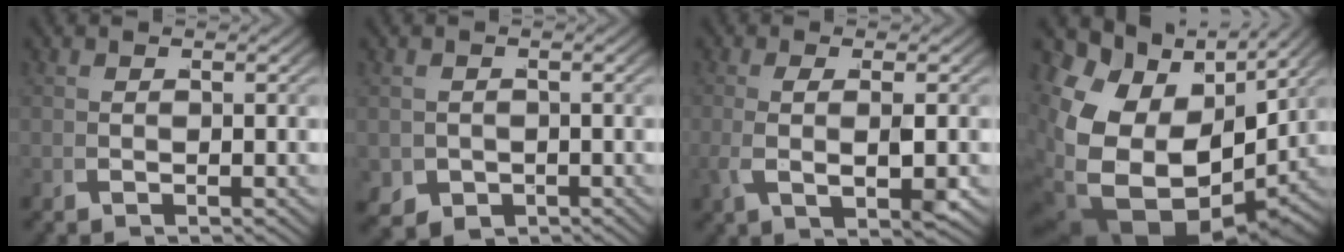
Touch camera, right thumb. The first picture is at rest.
{"total": 4.2, "force": [-1.9, 3.3, 1.8], "torque": [-0.039, -0.034, -0.012]}
{"total": 3.8, "force": [0.0, 1.1, 3.7], "torque": [-0.081, -0.009, 0.011]}
{"total": 16.4, "force": [-0.9, 10.7, 12.4], "torque": [-0.280, -0.069, 0.032]}